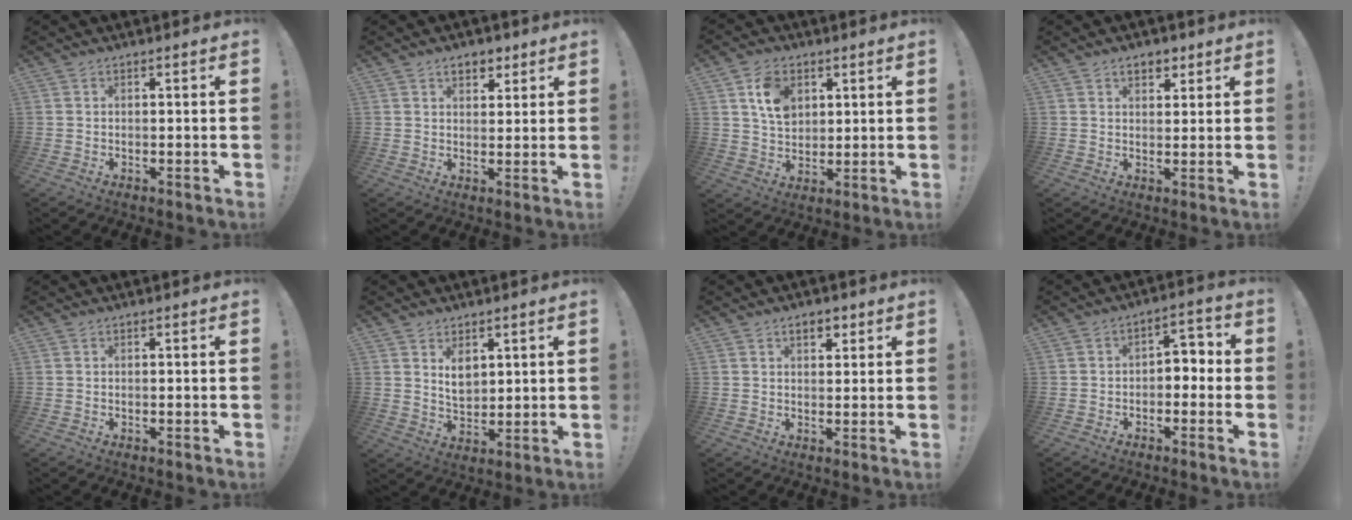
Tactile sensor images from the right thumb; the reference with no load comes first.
{"total": 5.3, "force": [3.0, 3.6, 2.5], "torque": [-0.021, -0.009, 0.052]}
{"total": 10.2, "force": [4.3, 7.6, 5.2], "torque": [-0.076, -0.010, 0.084]}
{"total": 4.6, "force": [2.6, 3.0, 2.2], "torque": [-0.021, -0.004, 0.045]}
{"total": 0.0}
{"total": 6.4, "force": [3.4, 4.5, 3.1], "torque": [-0.040, -0.025, 0.062]}
{"total": 4.1, "force": [2.3, 2.4, 2.5], "torque": [-0.026, -0.005, 0.036]}
{"total": 4.9, "force": [-2.5, 3.6, 2.4], "torque": [-0.029, 0.023, -0.045]}